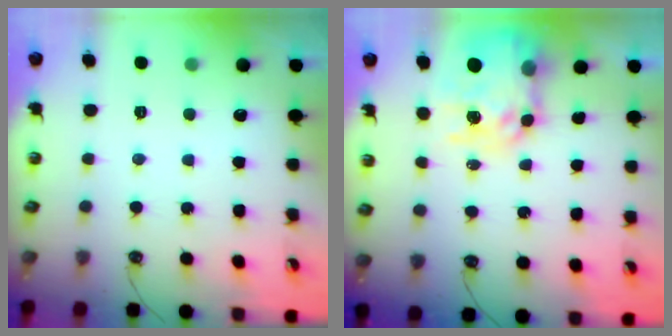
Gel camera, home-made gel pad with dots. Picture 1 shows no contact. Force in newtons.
{"total": 10.2, "press": 10.2, "slide": 1.0}